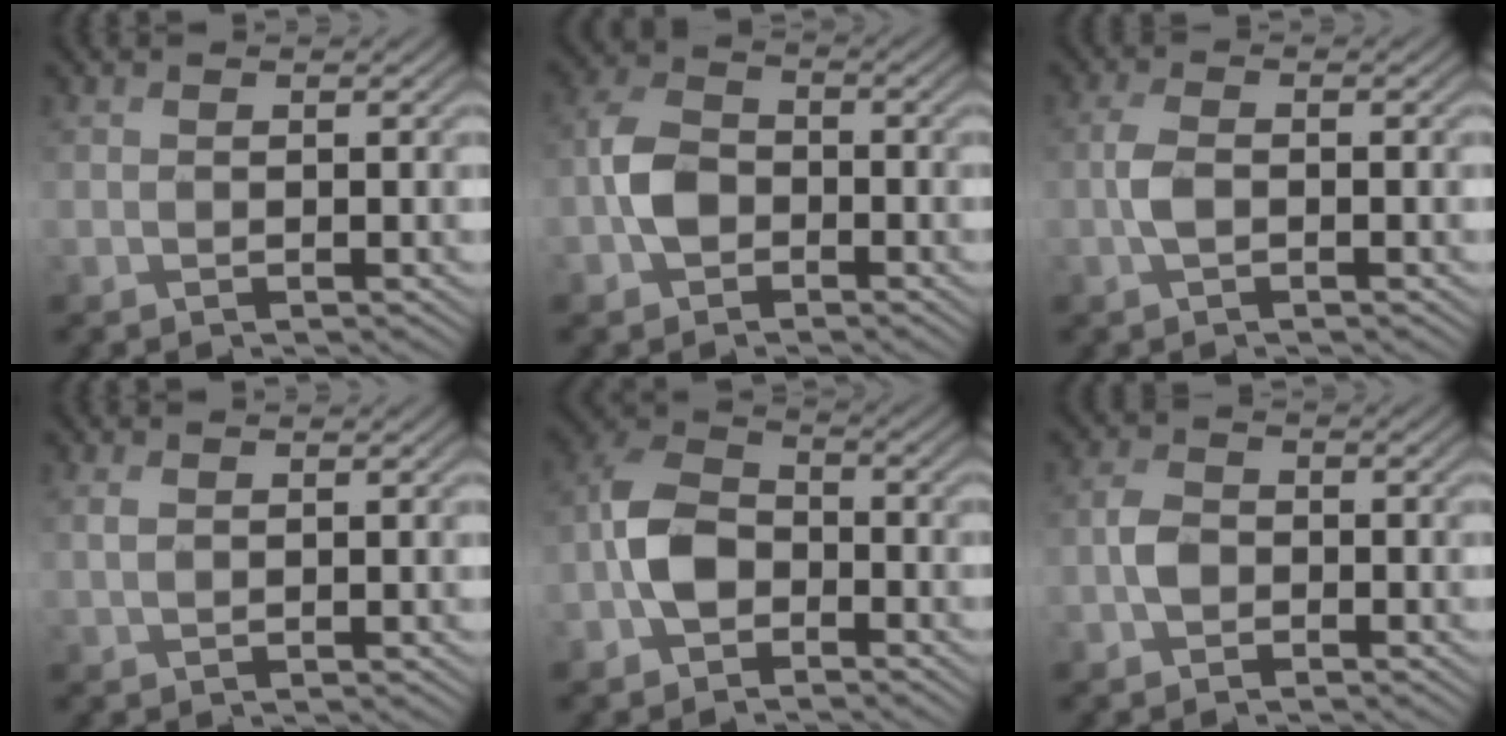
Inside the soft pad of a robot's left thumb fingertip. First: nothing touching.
{"total": 4.7, "force": [-1.4, 3.4, 2.9], "torque": [-0.064, 0.008, -0.037]}
{"total": 2.0, "force": [-0.1, 0.6, 1.9], "torque": [-0.046, 0.007, -0.009]}
{"total": 1.4, "force": [1.2, 0.1, 0.8], "torque": [-0.021, 0.008, 0.026]}
{"total": 6.3, "force": [-2.1, 4.3, 4.0], "torque": [-0.085, 0.014, -0.059]}
{"total": 2.4, "force": [-0.6, 1.8, 1.4], "torque": [-0.030, 0.009, -0.020]}